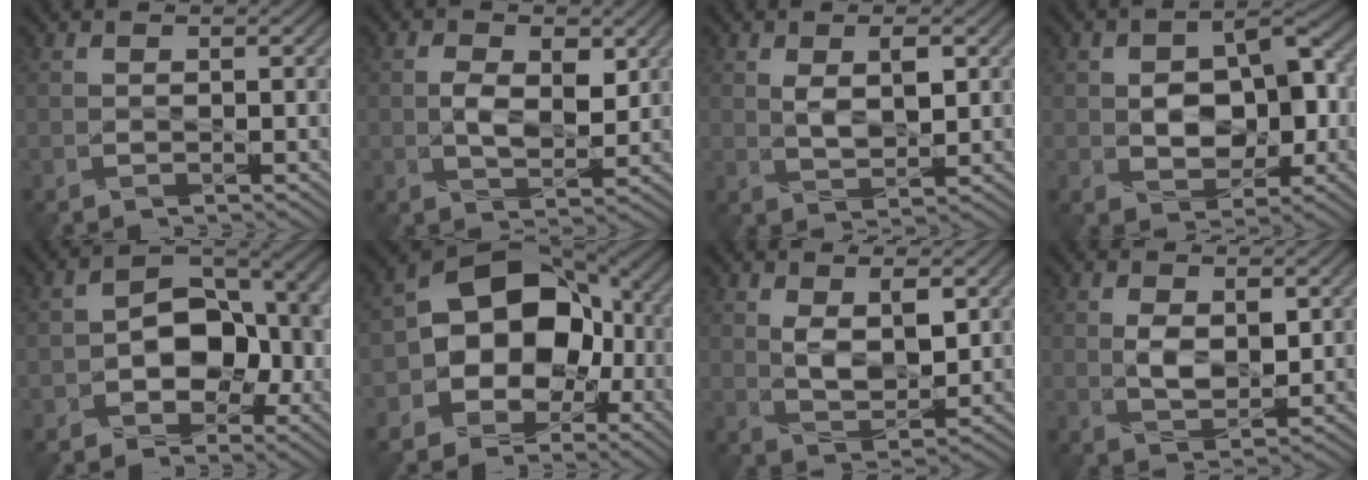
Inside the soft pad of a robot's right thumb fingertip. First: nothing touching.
{"total": 5.1, "force": [0.8, 2.9, 4.2], "torque": [-0.081, -0.008, 0.017]}
{"total": 4.0, "force": [1.1, 2.0, 3.3], "torque": [-0.068, -0.005, 0.024]}
{"total": 7.7, "force": [-0.4, 5.1, 5.8], "torque": [-0.088, 0.004, -0.011]}
{"total": 7.3, "force": [-1.6, 5.2, 4.9], "torque": [-0.069, 0.006, -0.036]}
{"total": 11.4, "force": [-1.9, 8.6, 7.2], "torque": [-0.115, -0.002, -0.058]}
{"total": 5.0, "force": [1.6, 2.6, 3.9], "torque": [-0.082, -0.008, 0.034]}
{"total": 4.3, "force": [0.8, 2.5, 3.4], "torque": [-0.073, -0.007, 0.018]}